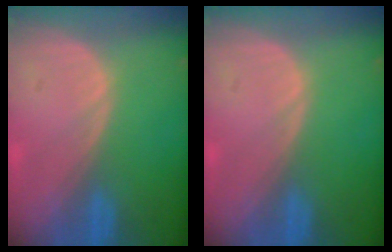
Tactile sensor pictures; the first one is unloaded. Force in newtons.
{"total": 0.0}